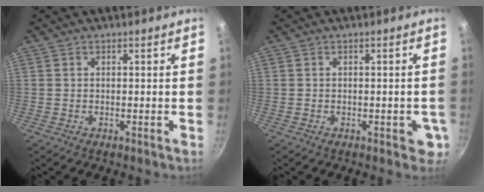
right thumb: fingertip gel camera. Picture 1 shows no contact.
{"total": 3.4, "force": [-1.0, 2.0, 2.6], "torque": [-0.013, 0.004, -0.011]}